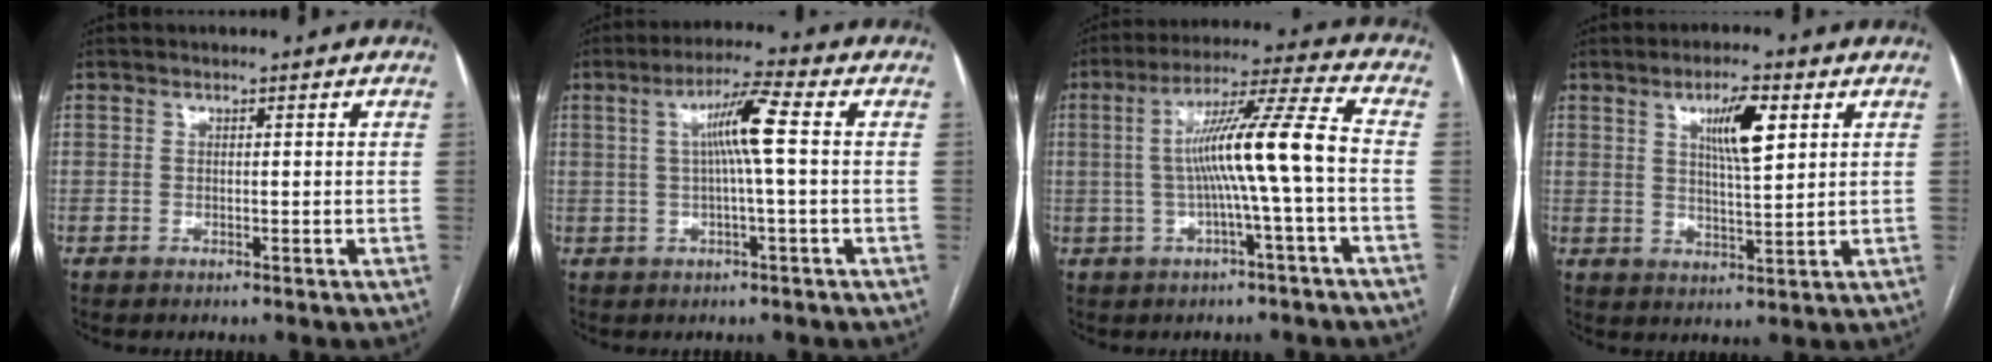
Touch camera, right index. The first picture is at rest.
{"total": 6.9, "force": [0.8, -0.5, 6.8], "torque": [-0.120, 0.012, 0.015]}
{"total": 11.8, "force": [-1.0, -1.3, 11.7], "torque": [-0.201, 0.021, -0.017]}
{"total": 7.2, "force": [3.0, 1.1, 6.5], "torque": [-0.113, 0.001, 0.051]}